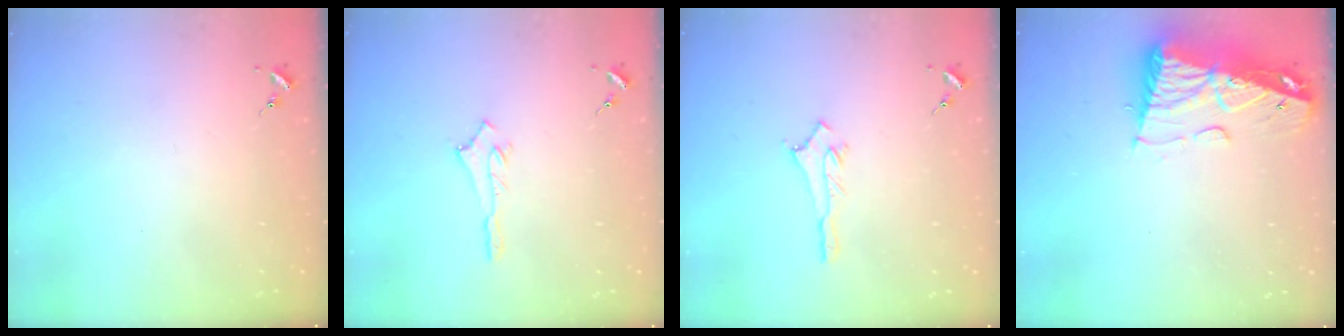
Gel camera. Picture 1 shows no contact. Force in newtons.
{"total": 2.5, "press": 2.5, "slide": 0.2}
{"total": 2.9, "press": 2.9, "slide": 0.3}
{"total": 14.6, "press": 14.6, "slide": 1.6}